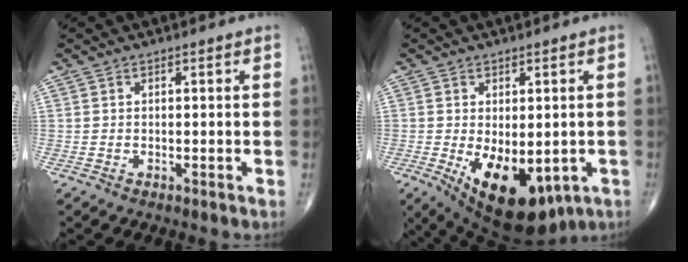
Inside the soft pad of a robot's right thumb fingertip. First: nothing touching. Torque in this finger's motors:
{"motor_torque": [-0.37, 1.06, 0.69, 0.20, 0.13]}